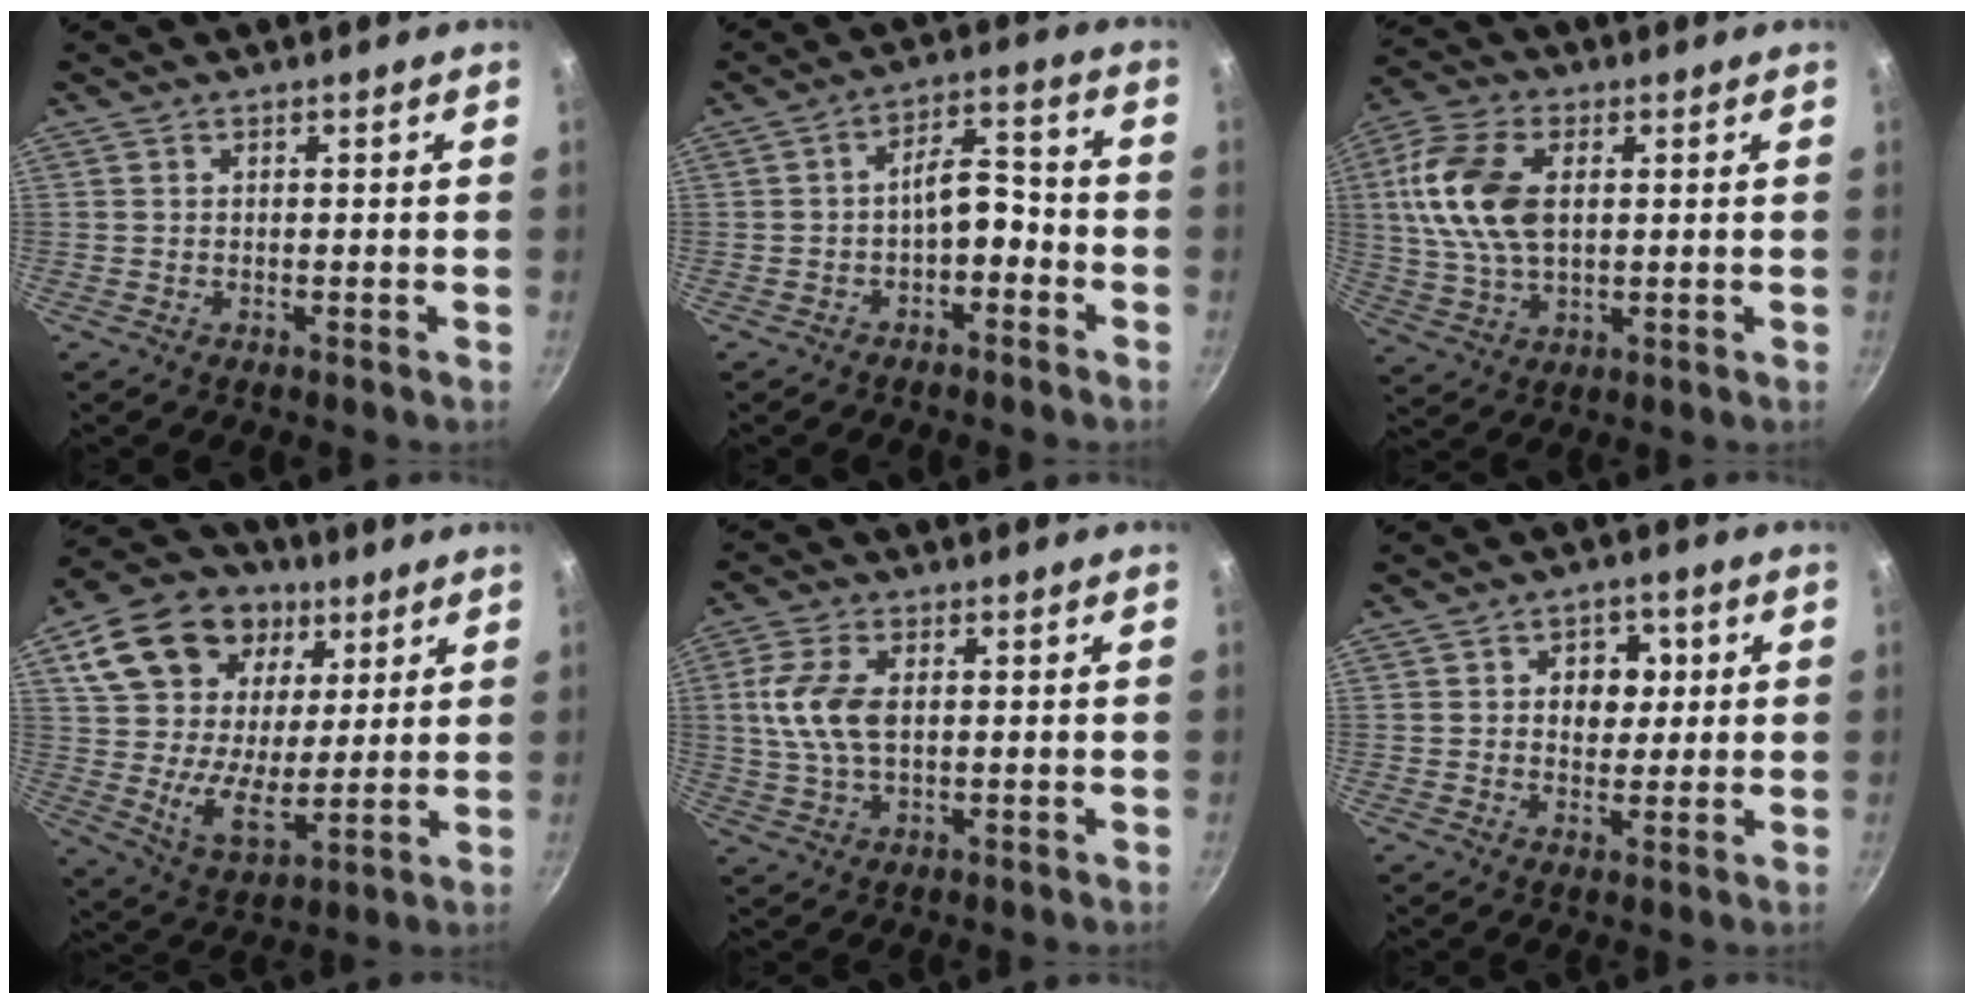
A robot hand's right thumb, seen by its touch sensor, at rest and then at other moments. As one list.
[{"total": 6.5, "force": [-2.5, 3.3, 5.0], "torque": [-0.057, 0.049, -0.036]}, {"total": 14.4, "force": [2.5, 8.6, 11.3], "torque": [-0.215, 0.005, 0.041]}, {"total": 21.4, "force": [9.3, 15.0, 12.1], "torque": [-0.199, -0.017, 0.162]}, {"total": 9.1, "force": [1.2, 5.2, 7.4], "torque": [-0.148, 0.006, 0.021]}, {"total": 6.3, "force": [1.4, 5.0, 3.7], "torque": [-0.018, -0.005, 0.016]}]